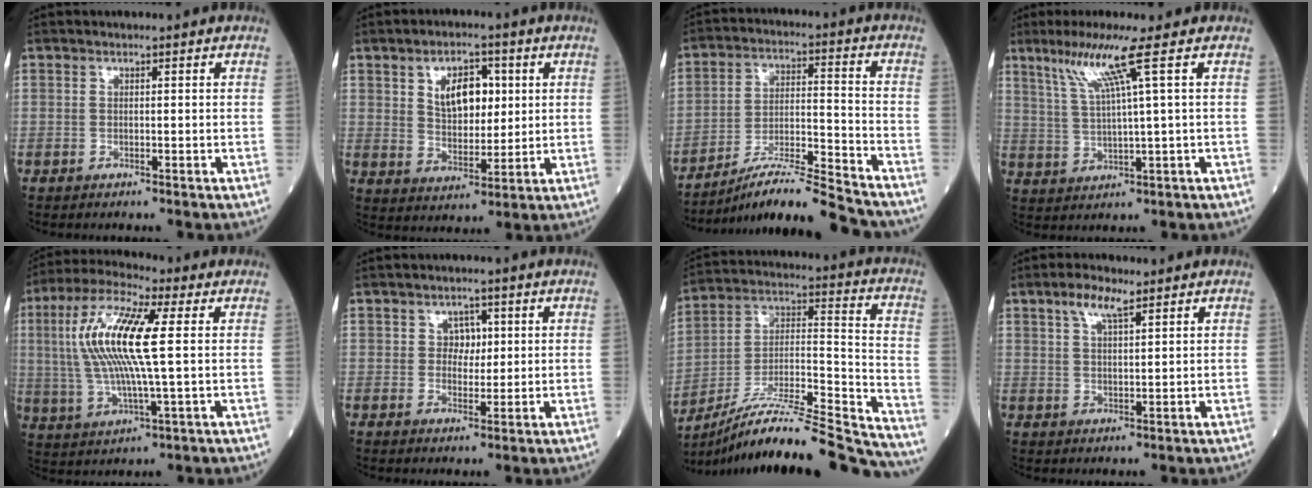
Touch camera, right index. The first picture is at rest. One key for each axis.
{"total": 7.8, "fx": 2.6, "fy": 4.2, "fz": 6.1, "tx": -0.102, "ty": 0.008, "tz": 0.052}
{"total": 13.6, "fx": -12.6, "fy": -0.5, "fz": 5.3, "tx": -0.090, "ty": 0.011, "tz": -0.216}
{"total": 7.3, "fx": 3.9, "fy": -1.8, "fz": 5.9, "tx": -0.121, "ty": 0.002, "tz": 0.083}
{"total": 14.4, "fx": 2.2, "fy": 2.0, "fz": 14.1, "tx": -0.300, "ty": 0.014, "tz": 0.039}
{"total": 2.9, "fx": 1.0, "fy": 2.2, "fz": 1.7, "tx": -0.017, "ty": 0.002, "tz": 0.015}
{"total": 26.6, "fx": -24.1, "fy": 0.3, "fz": 11.2, "tx": -0.155, "ty": -0.007, "tz": -0.380}
{"total": 4.4, "fx": 2.9, "fy": 1.0, "fz": 3.2, "tx": -0.067, "ty": 0.008, "tz": 0.057}